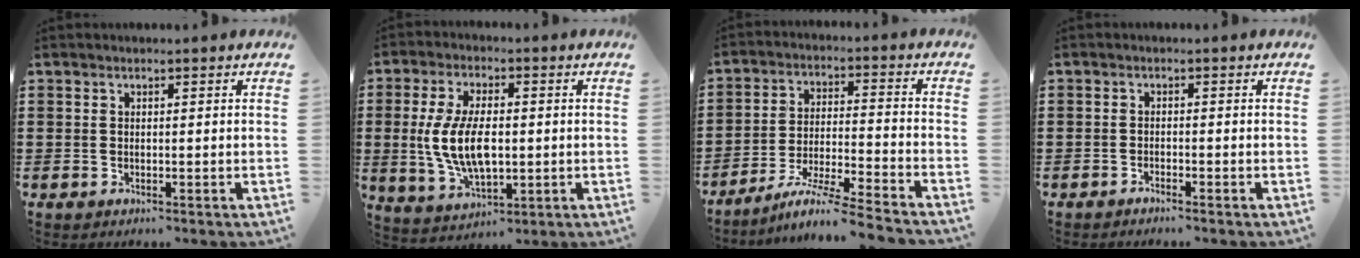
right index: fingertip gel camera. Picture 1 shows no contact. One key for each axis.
{"total": 9.3, "fx": -0.2, "fy": 4.6, "fz": 8.0, "tx": -0.179, "ty": 0.000, "tz": -0.009}
{"total": 8.1, "fx": -7.0, "fy": -0.6, "fz": 3.9, "tx": -0.085, "ty": -0.015, "tz": -0.141}
{"total": 1.2, "fx": -1.2, "fy": -0.3, "fz": 0.1, "tx": -0.003, "ty": -0.001, "tz": -0.023}